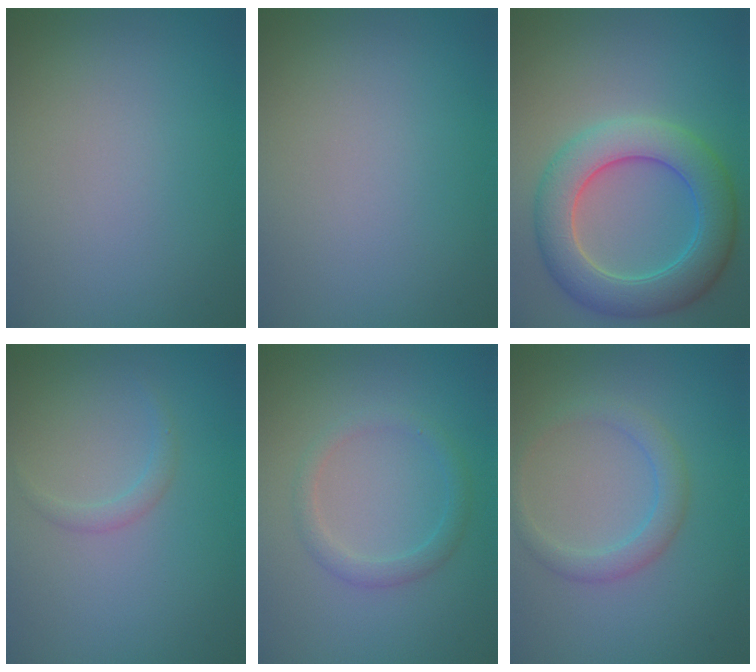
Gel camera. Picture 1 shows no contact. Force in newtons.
{"total": 0.0}
{"total": 7.3, "press": 7.3, "slide": 0.3}
{"total": 1.1, "press": 1.1, "slide": 0.1}
{"total": 1.9, "press": 1.9, "slide": 0.1}
{"total": 2.3, "press": 2.3, "slide": 0.0}